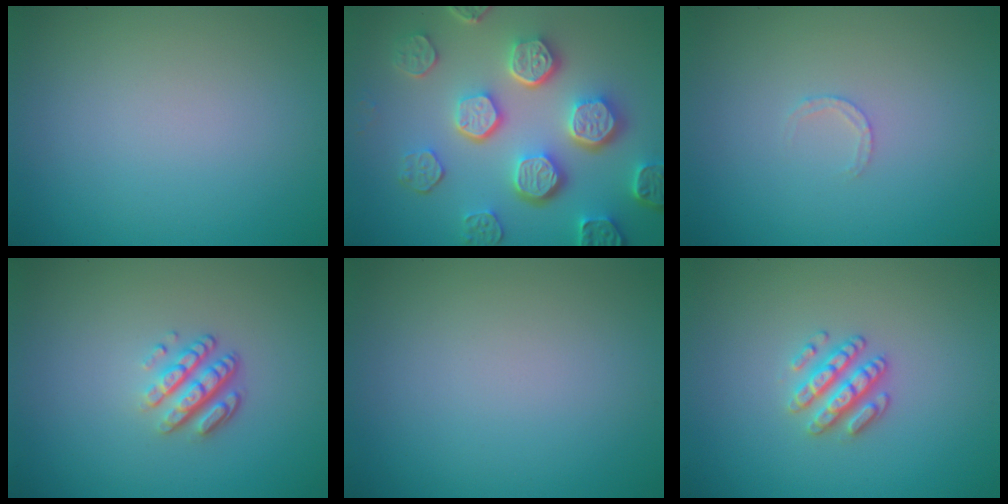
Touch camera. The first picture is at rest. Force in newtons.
{"total": 7.7, "press": 6.0, "slide": 4.9}
{"total": 0.9, "press": 0.9, "slide": 0.2}
{"total": 3.4, "press": 2.5, "slide": 2.4}
{"total": 0.0}
{"total": 2.8, "press": 2.6, "slide": 0.9}